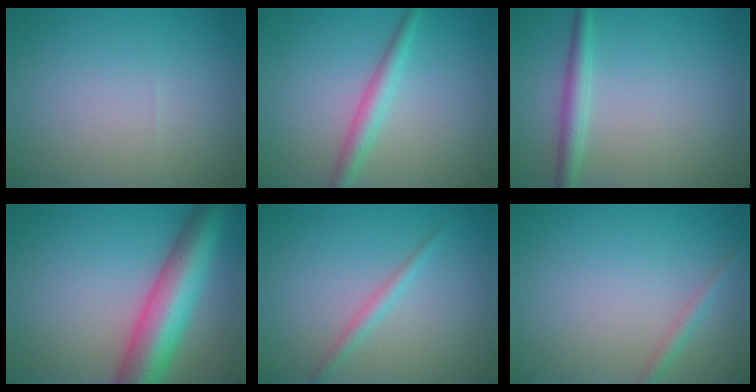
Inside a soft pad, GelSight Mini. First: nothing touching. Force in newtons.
{"total": 2.5, "press": 2.5, "slide": 0.1}
{"total": 2.3, "press": 2.3, "slide": 0.0}
{"total": 9.0, "press": 9.0, "slide": 0.2}
{"total": 1.3, "press": 1.3, "slide": 0.0}
{"total": 1.3, "press": 1.3, "slide": 0.1}